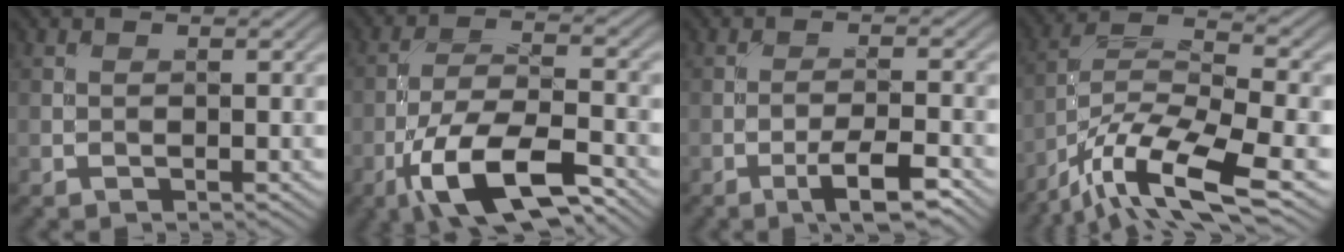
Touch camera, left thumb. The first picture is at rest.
{"total": 11.9, "force": [-6.9, 4.0, 8.9], "torque": [-0.170, -0.003, -0.136]}
{"total": 5.4, "force": [-3.3, 1.0, 4.1], "torque": [-0.069, 0.009, -0.054]}
{"total": 14.6, "force": [-9.2, 4.2, 10.5], "torque": [-0.217, -0.011, -0.171]}